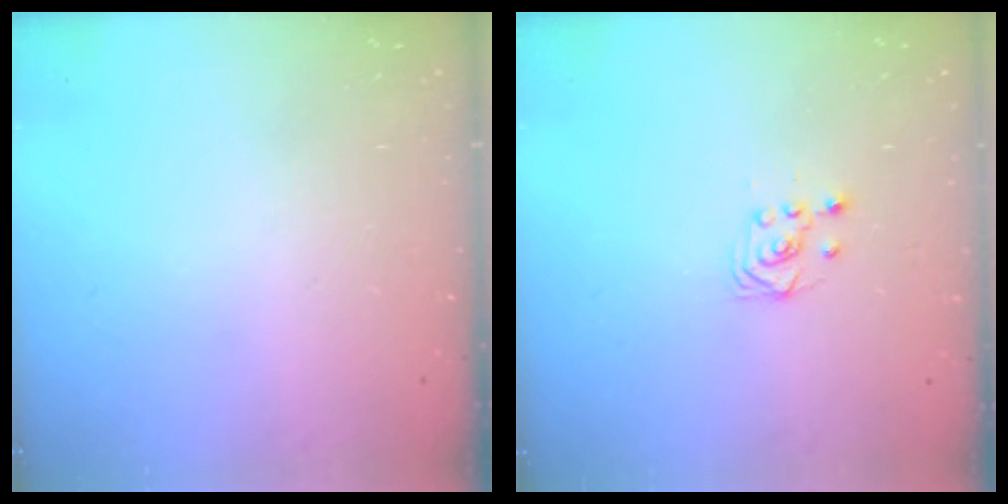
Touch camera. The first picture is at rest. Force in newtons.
{"total": 2.5, "press": 2.2, "slide": 1.2}